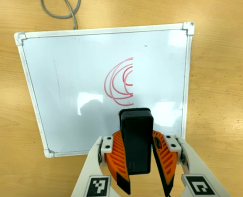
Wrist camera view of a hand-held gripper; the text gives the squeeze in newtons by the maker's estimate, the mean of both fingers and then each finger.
{"total": 11.0, "left": 10.5, "right": 11.5}